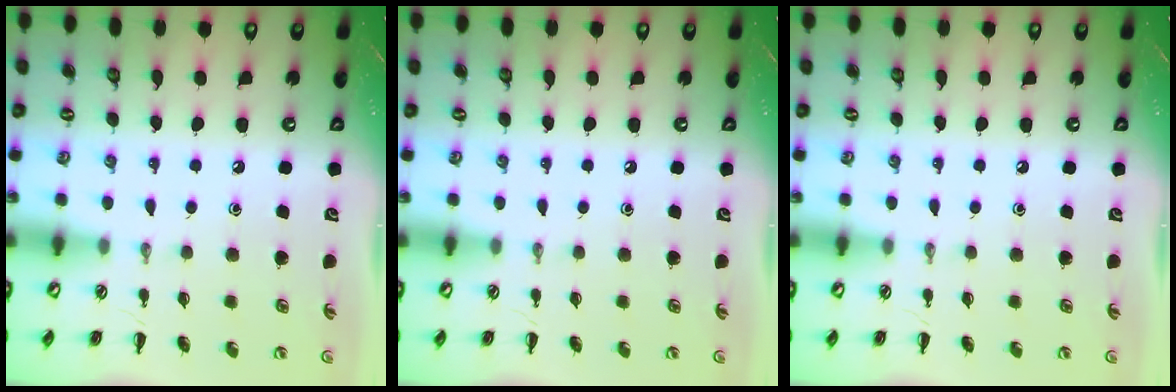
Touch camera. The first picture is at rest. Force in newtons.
{"total": 0.0}
{"total": 0.0}